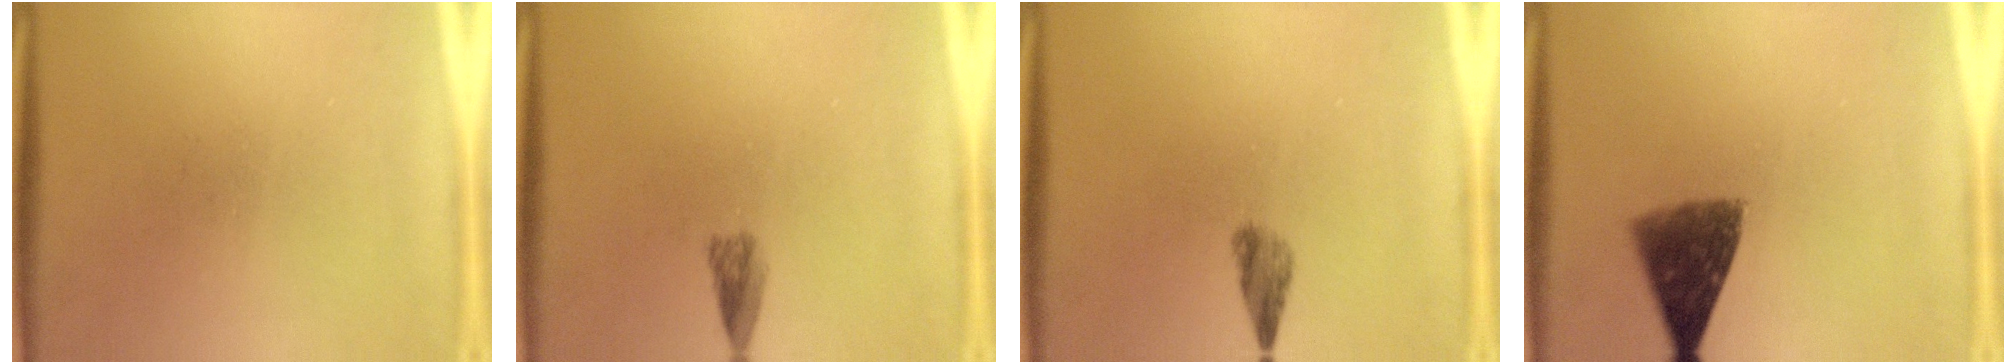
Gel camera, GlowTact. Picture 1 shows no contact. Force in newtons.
{"total": 2.0}
{"total": 2.2}
{"total": 7.8}